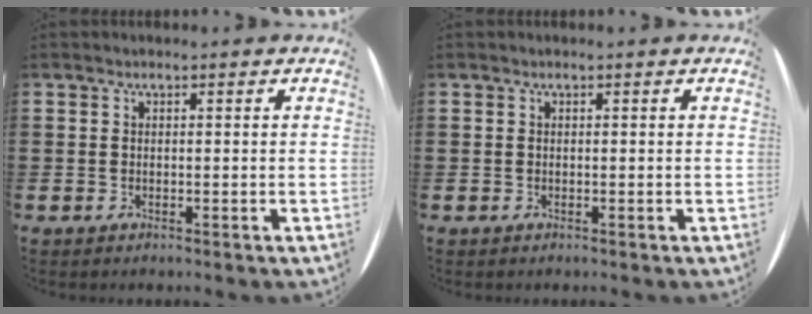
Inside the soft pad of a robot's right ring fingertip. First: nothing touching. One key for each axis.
{"total": 0.0}